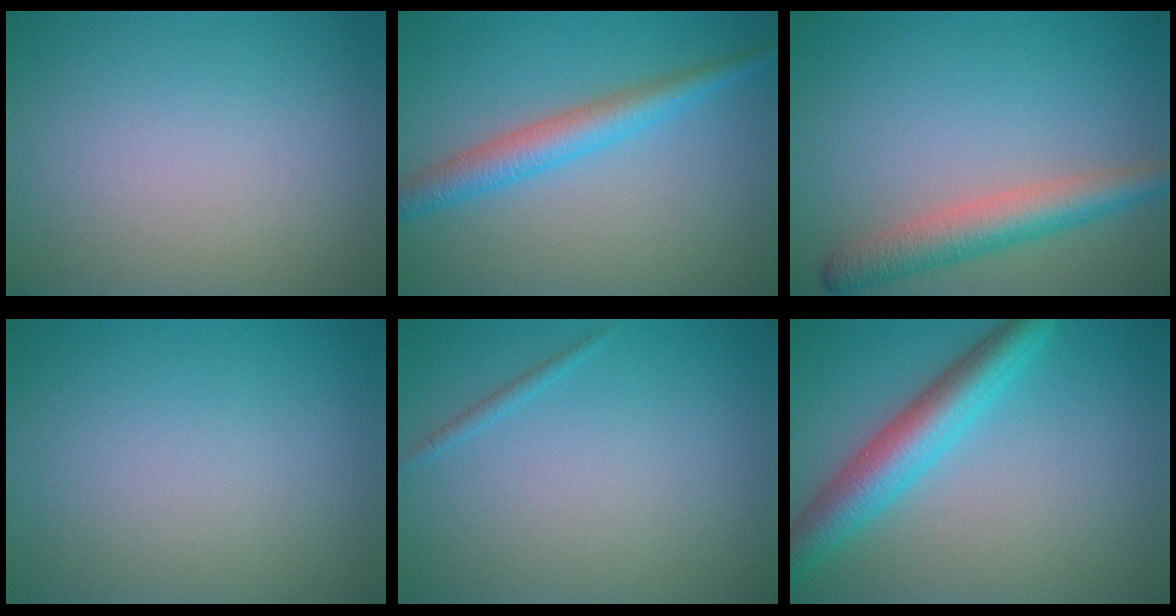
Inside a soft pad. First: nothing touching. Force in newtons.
{"total": 3.6, "press": 3.6, "slide": 0.2}
{"total": 4.3, "press": 4.3, "slide": 0.2}
{"total": 0.0}
{"total": 0.6, "press": 0.6, "slide": 0.1}
{"total": 5.5, "press": 5.5, "slide": 0.1}